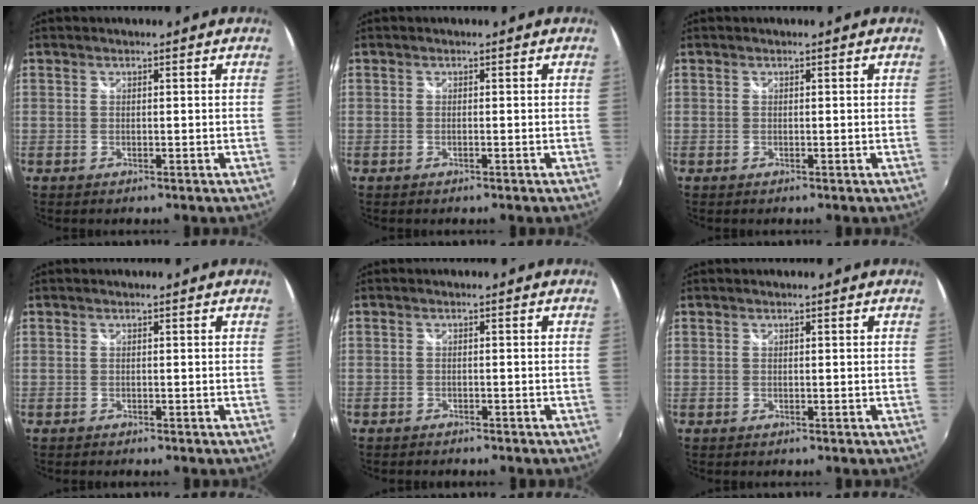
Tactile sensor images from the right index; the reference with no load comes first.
{"total": 0.6, "force": [-0.2, -0.1, 0.5], "torque": [-0.010, -0.001, -0.006]}
{"total": 0.0}
{"total": 0.0}
{"total": 2.0, "force": [-1.8, 0.6, 0.5], "torque": [-0.020, -0.004, -0.029]}
{"total": 0.0}